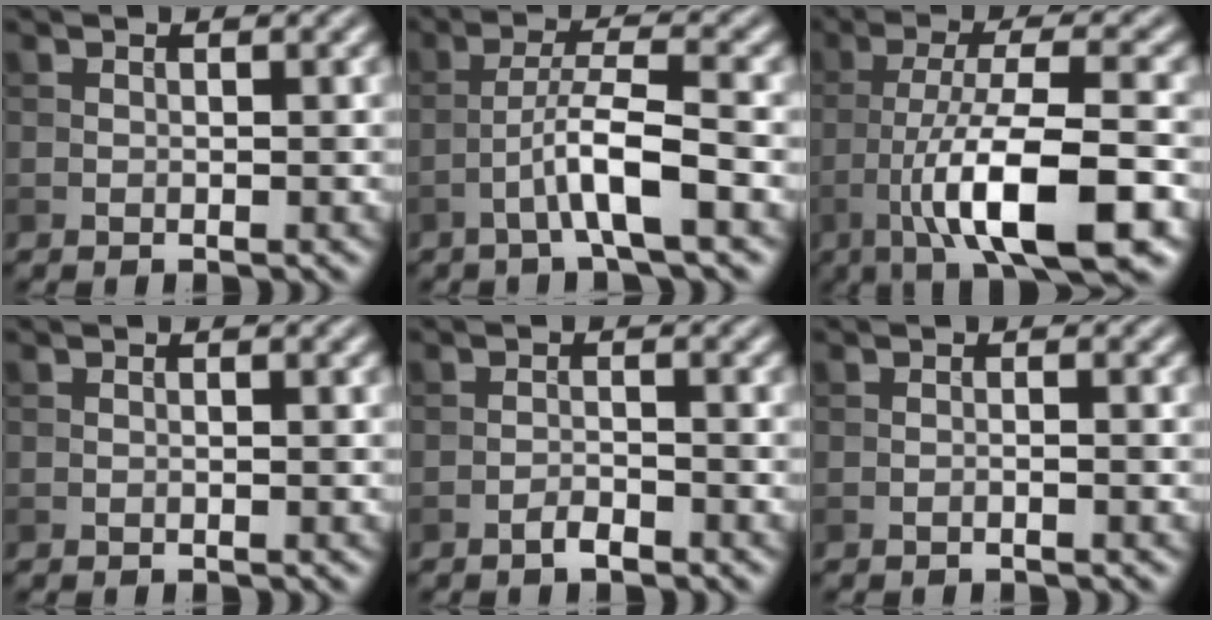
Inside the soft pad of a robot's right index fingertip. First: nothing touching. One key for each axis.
{"total": 4.8, "fx": -2.2, "fy": 0.5, "fz": 4.2, "tx": -0.075, "ty": 0.016, "tz": -0.045}
{"total": 10.5, "fx": -4.4, "fy": 2.4, "fz": 9.2, "tx": -0.150, "ty": 0.008, "tz": -0.079}
{"total": 0.0}
{"total": 1.4, "fx": -1.1, "fy": 0.4, "fz": 0.8, "tx": -0.015, "ty": 0.003, "tz": -0.022}
{"total": 0.8, "fx": -0.5, "fy": 0.0, "fz": 0.6, "tx": -0.014, "ty": 0.001, "tz": -0.011}